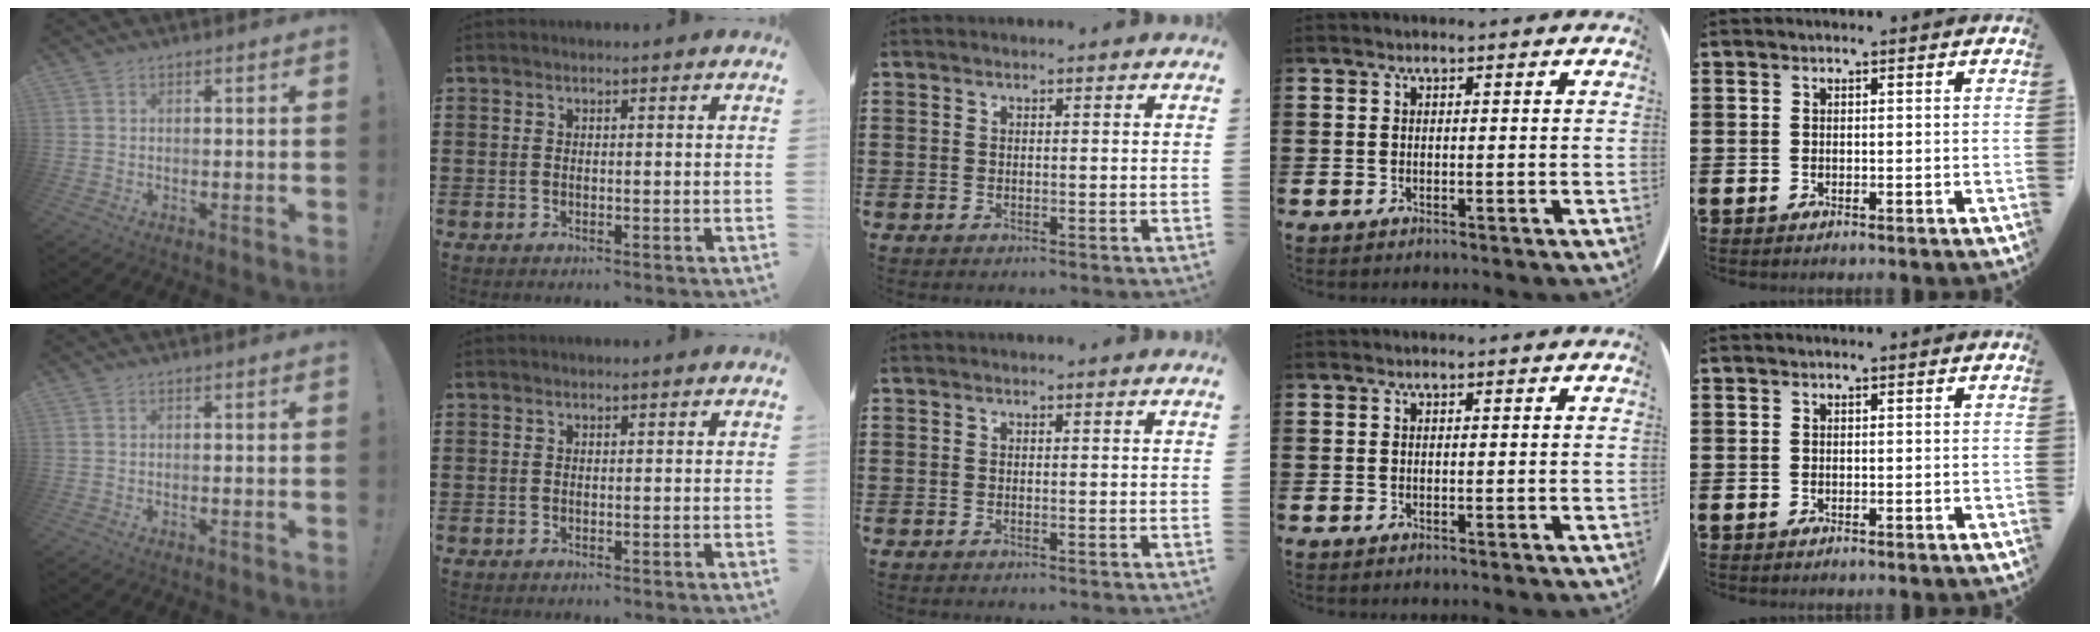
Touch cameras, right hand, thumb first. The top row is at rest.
{}